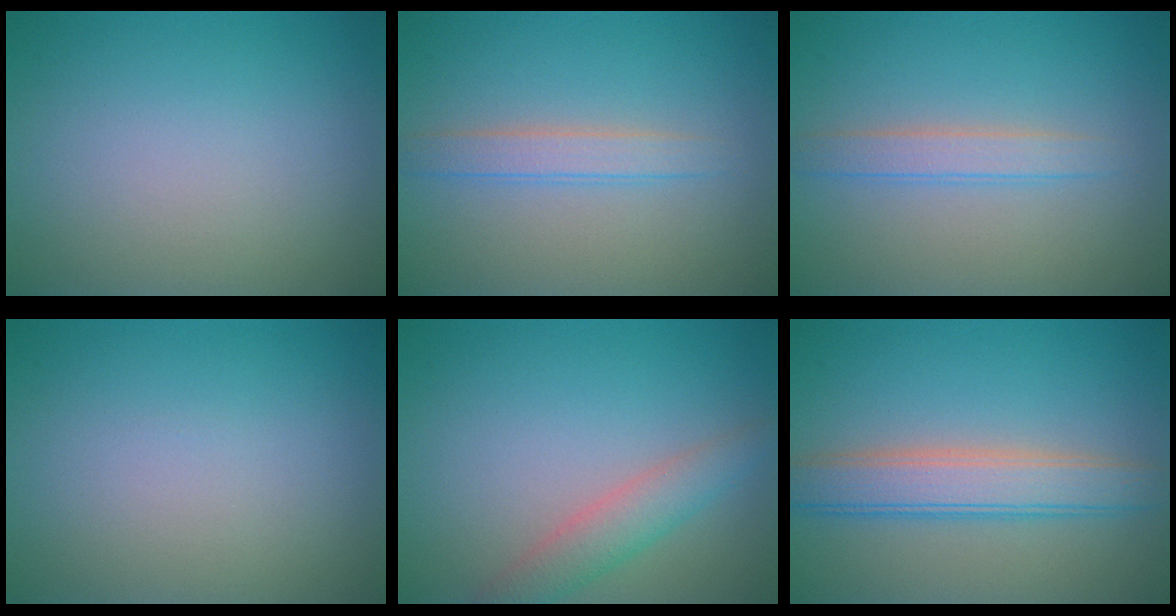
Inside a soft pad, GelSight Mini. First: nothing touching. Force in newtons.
{"total": 2.1, "press": 2.1, "slide": 0.1}
{"total": 2.1, "press": 2.1, "slide": 0.1}
{"total": 0.0}
{"total": 2.9, "press": 2.9, "slide": 0.2}
{"total": 4.7, "press": 4.7, "slide": 0.2}